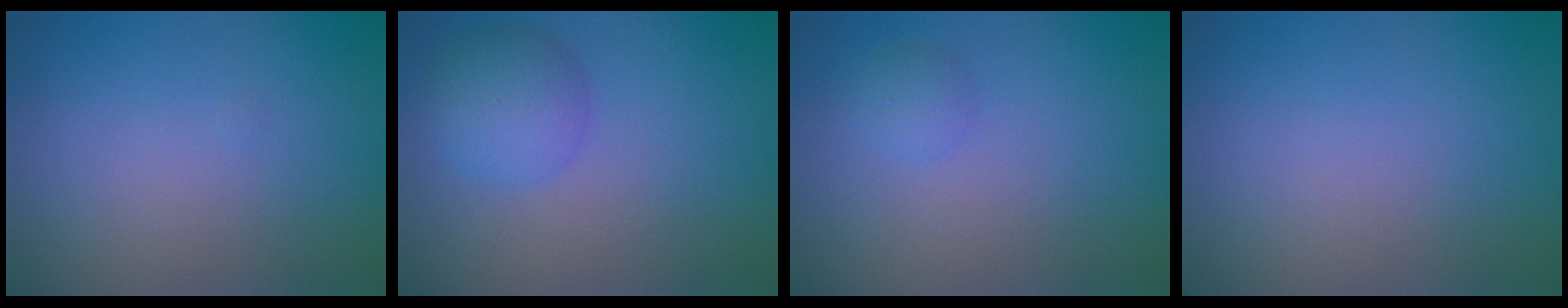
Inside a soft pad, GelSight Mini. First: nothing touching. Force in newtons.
{"total": 3.8, "press": 3.8, "slide": 0.2}
{"total": 1.1, "press": 1.1, "slide": 0.1}
{"total": 0.0}